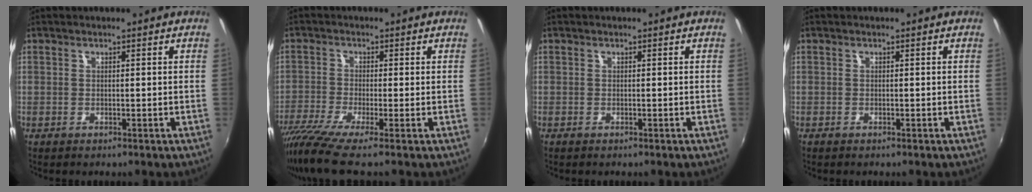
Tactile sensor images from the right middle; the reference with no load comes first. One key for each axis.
{"total": 7.5, "fx": -5.8, "fy": -0.7, "fz": 4.7, "tx": -0.115, "ty": -0.034, "tz": -0.110}
{"total": 0.0}
{"total": 0.0}